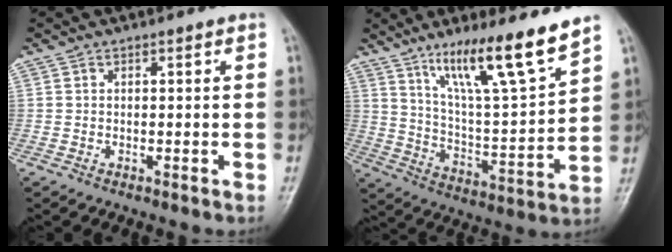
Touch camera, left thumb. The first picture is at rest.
{"total": 16.4, "force": [11.5, 1.7, 11.6], "torque": [-0.182, -0.069, 0.205]}